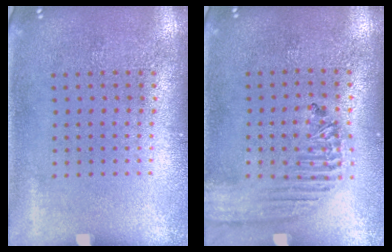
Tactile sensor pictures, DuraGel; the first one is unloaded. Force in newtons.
{"total": 1.8, "press": 1.7, "slide": 0.6}